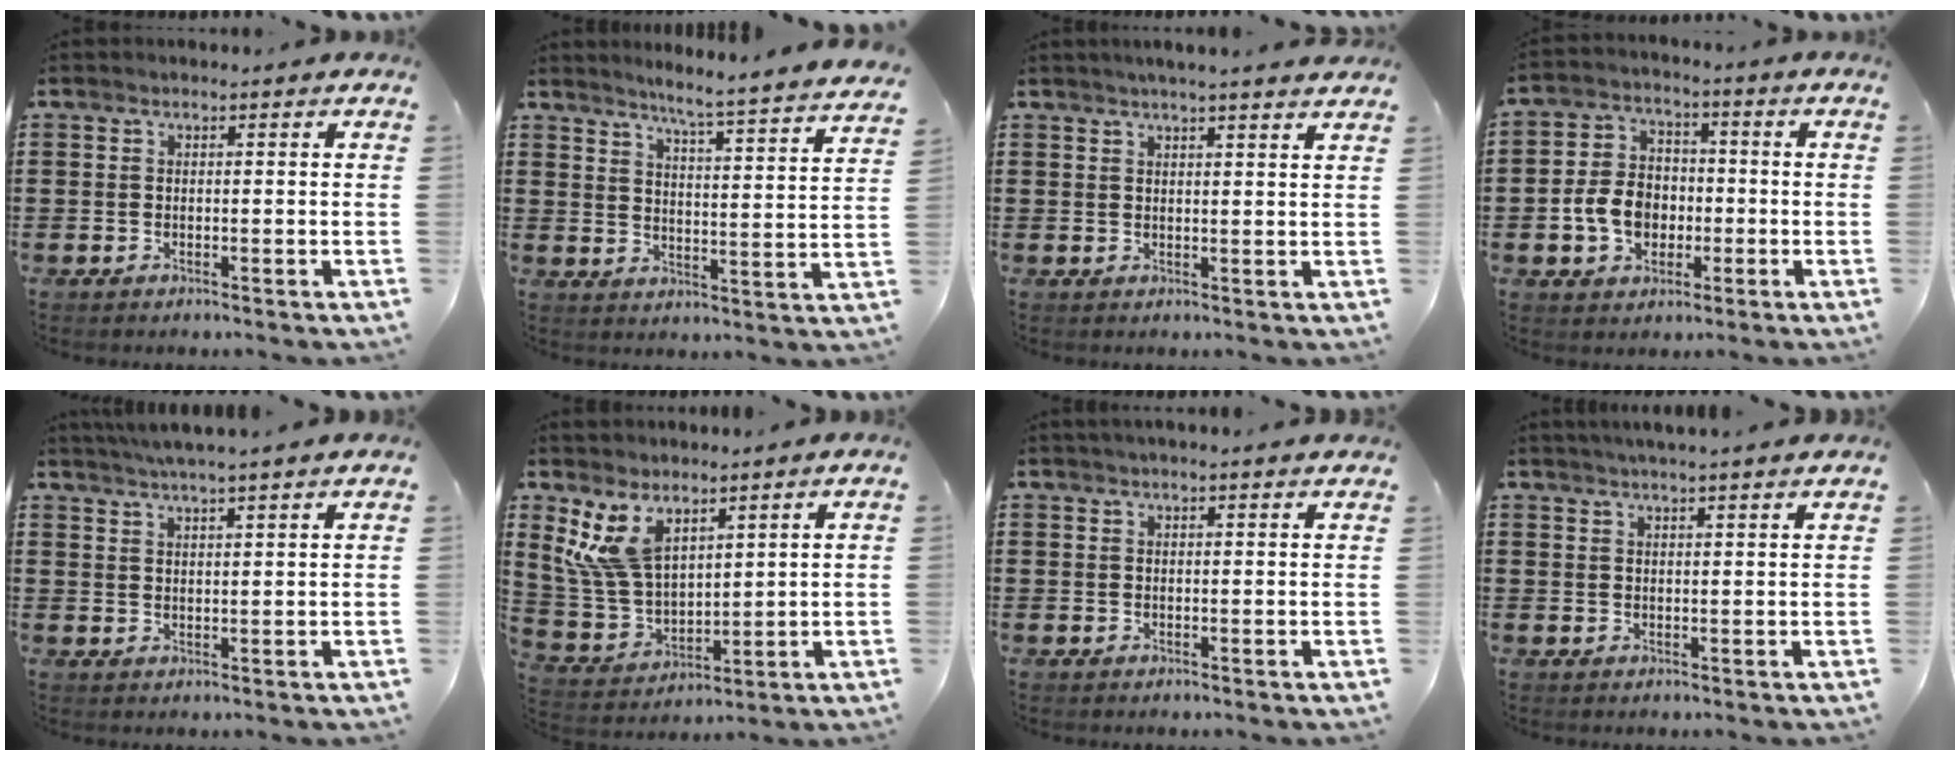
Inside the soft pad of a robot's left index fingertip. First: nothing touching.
{"total": 4.9, "force": [4.4, -1.5, 1.4], "torque": [-0.039, -0.048, 0.067]}
{"total": 2.5, "force": [2.3, -0.4, 0.8], "torque": [-0.021, -0.003, 0.043]}
{"total": 7.1, "force": [-1.7, 5.6, 4.1], "torque": [-0.094, 0.006, -0.037]}
{"total": 3.1, "force": [2.9, -0.8, 0.6], "torque": [-0.020, -0.010, 0.053]}
{"total": 9.3, "force": [5.4, 5.0, 5.6], "torque": [-0.152, -0.016, 0.100]}
{"total": 1.5, "force": [1.3, -0.1, 0.6], "torque": [-0.013, 0.001, 0.026]}
{"total": 2.4, "force": [2.3, -0.4, 0.5], "torque": [-0.015, -0.004, 0.042]}